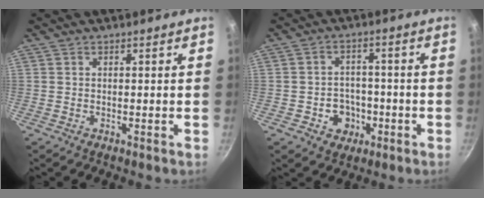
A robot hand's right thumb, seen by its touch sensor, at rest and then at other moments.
{"total": 6.5, "force": [-2.3, 5.5, 2.6], "torque": [-0.010, 0.023, -0.028]}